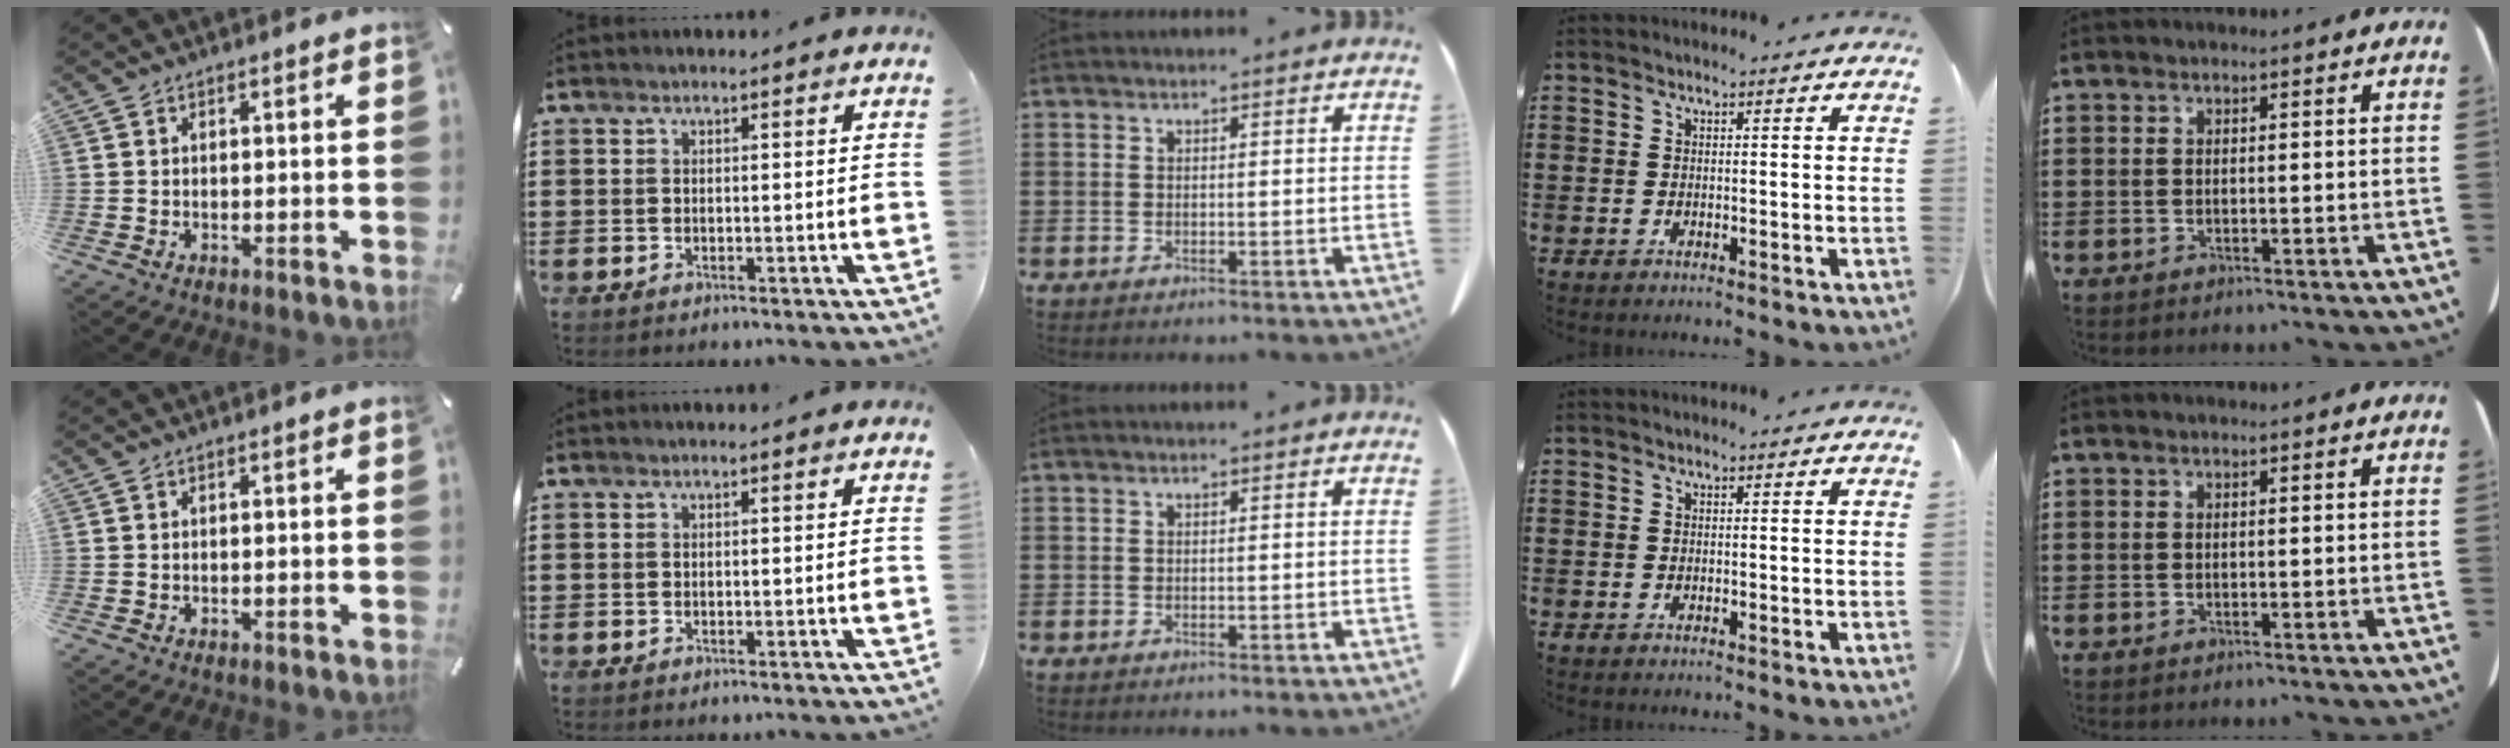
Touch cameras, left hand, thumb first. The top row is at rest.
{}